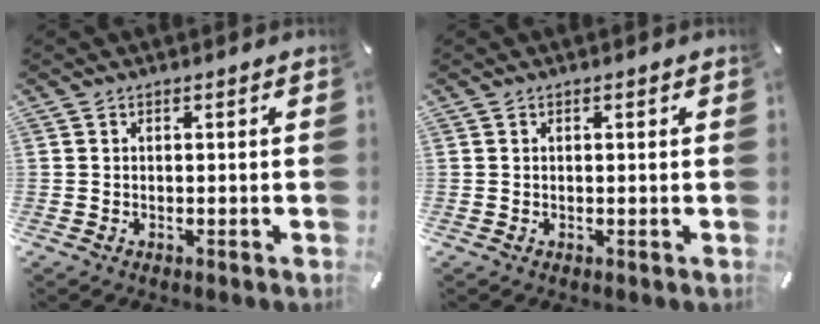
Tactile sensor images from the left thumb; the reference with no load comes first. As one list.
[{"total": 0.0}]